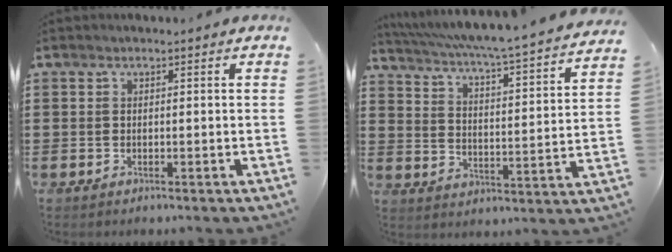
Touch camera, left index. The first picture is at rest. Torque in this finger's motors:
{"motor_torque": [1.65, -0.48, 0.19, 0.15]}